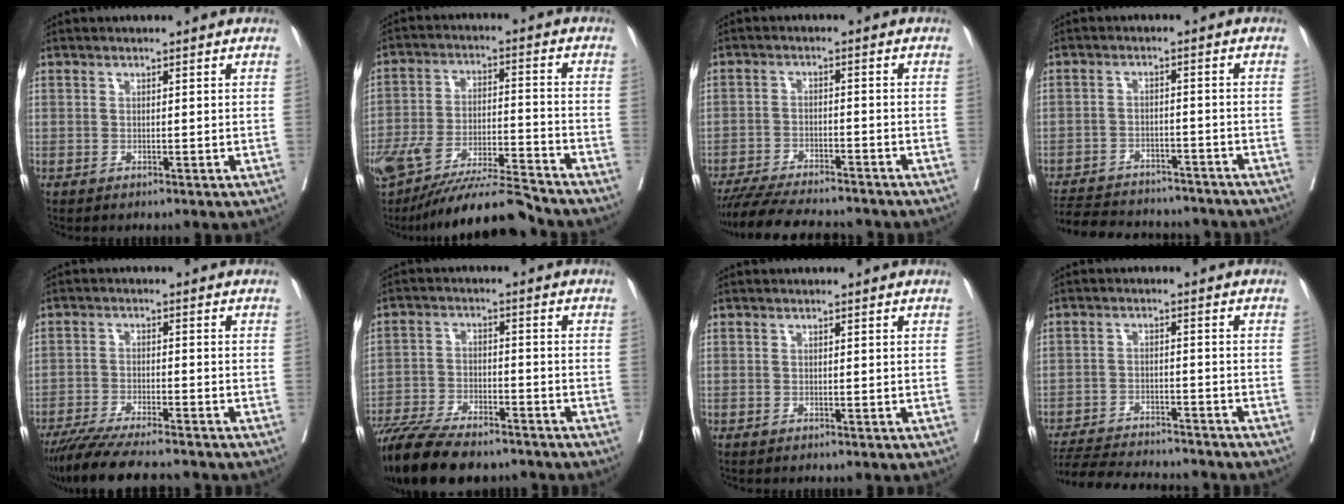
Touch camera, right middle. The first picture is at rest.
{"total": 15.9, "force": [-14.2, 0.6, 7.1], "torque": [-0.142, -0.005, -0.251]}
{"total": 13.9, "force": [-12.6, 2.1, 5.7], "torque": [-0.095, -0.013, -0.187]}
{"total": 18.3, "force": [-16.5, 5.0, 5.9], "torque": [-0.147, -0.006, -0.224]}
{"total": 12.7, "force": [-11.1, 1.1, 6.0], "torque": [-0.086, -0.023, -0.172]}
{"total": 16.0, "force": [-13.4, 4.2, 7.6], "torque": [-0.147, -0.017, -0.216]}
{"total": 0.0}
{"total": 15.7, "force": [-14.5, 2.1, 5.6], "torque": [-0.105, -0.014, -0.207]}